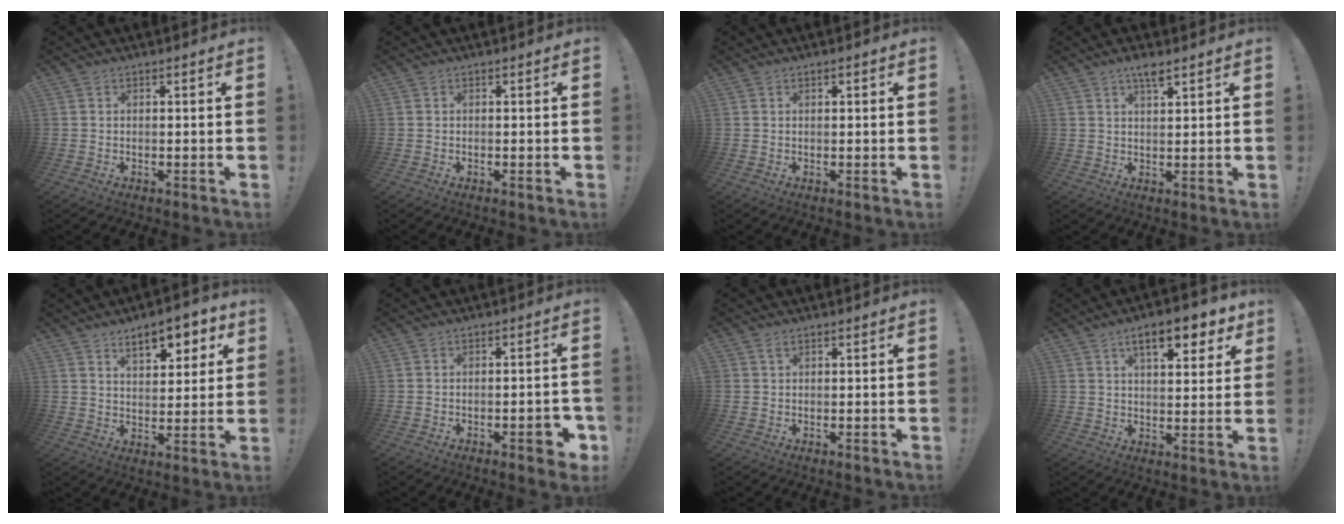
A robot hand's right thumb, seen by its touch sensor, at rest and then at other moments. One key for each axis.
{"total": 0.0}
{"total": 0.6, "fx": 0.3, "fy": 0.4, "fz": 0.4, "tx": -0.006, "ty": 0.001, "tz": 0.005}
{"total": 4.1, "fx": 2.8, "fy": 0.8, "fz": 2.9, "tx": -0.043, "ty": -0.015, "tz": 0.043}
{"total": 10.2, "fx": 5.9, "fy": 4.4, "fz": 7.1, "tx": -0.102, "ty": -0.024, "tz": 0.100}
{"total": 5.3, "fx": -2.7, "fy": 1.9, "fz": 4.2, "tx": -0.045, "ty": 0.009, "tz": -0.042}
{"total": 0.9, "fx": 0.6, "fy": 0.4, "fz": 0.6, "tx": -0.007, "ty": -0.002, "tz": 0.011}
{"total": 11.1, "fx": 6.0, "fy": 4.1, "fz": 8.4, "tx": -0.121, "ty": -0.022, "tz": 0.098}